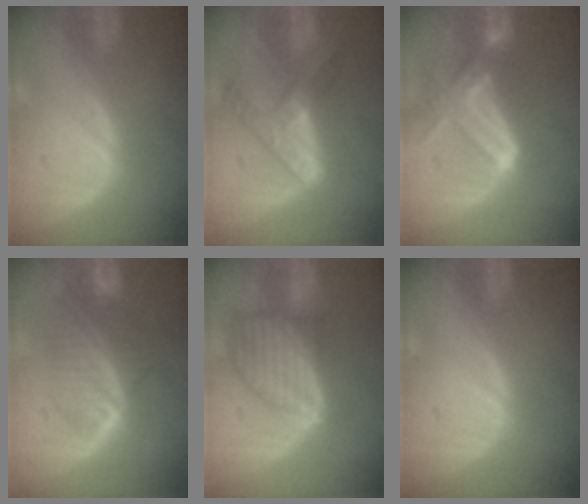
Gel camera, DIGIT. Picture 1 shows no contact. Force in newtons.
{"total": 7.0, "press": 5.9, "slide": 3.7}
{"total": 6.7, "press": 6.6, "slide": 1.3}
{"total": 7.9, "press": 7.1, "slide": 3.4}
{"total": 7.9, "press": 7.9, "slide": 0.3}
{"total": 0.0}